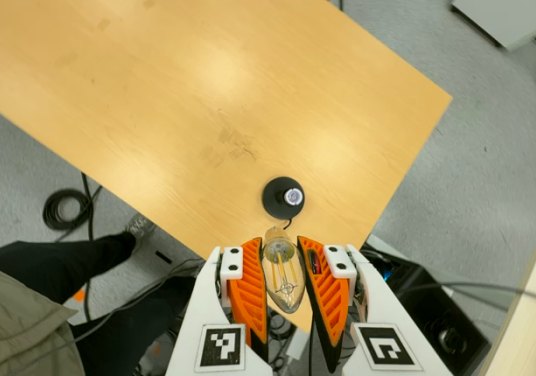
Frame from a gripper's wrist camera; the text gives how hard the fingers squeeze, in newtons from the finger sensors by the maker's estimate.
{"total": 20.4, "left": 21.5, "right": 19.3}